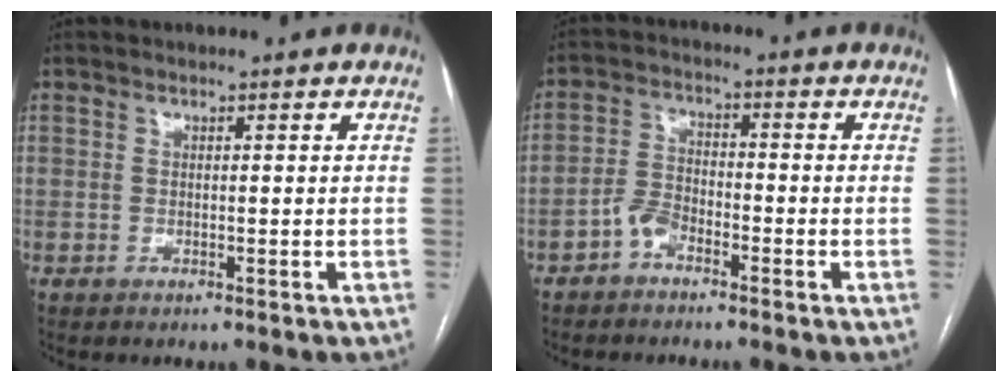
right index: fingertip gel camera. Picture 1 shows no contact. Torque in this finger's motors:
{"motor_torque": [0.52, -0.44, 0.16, 0.05]}